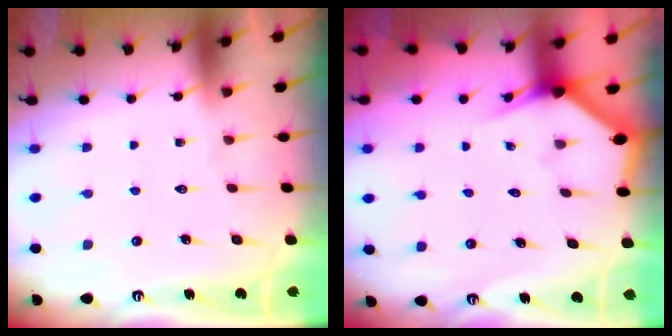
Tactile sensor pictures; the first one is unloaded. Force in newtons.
{"total": 2.6, "press": 2.6, "slide": 0.1}